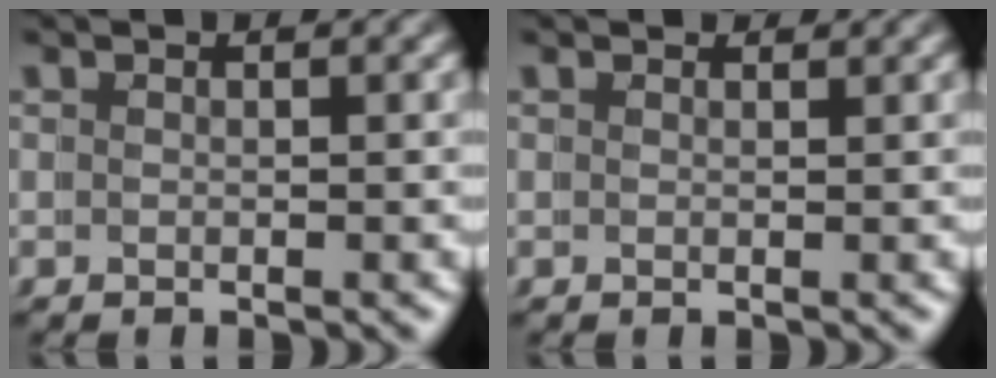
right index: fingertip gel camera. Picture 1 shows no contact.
{"total": 1.0, "force": [0.9, -0.4, 0.1], "torque": [0.000, 0.000, 0.015]}